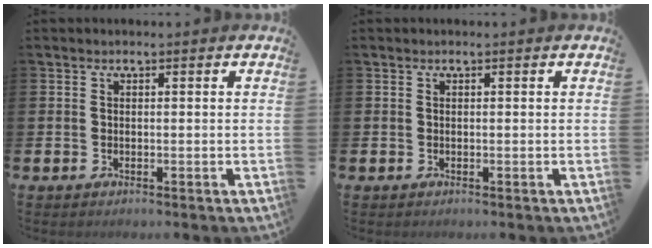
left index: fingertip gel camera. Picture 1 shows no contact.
{"total": 0.0}